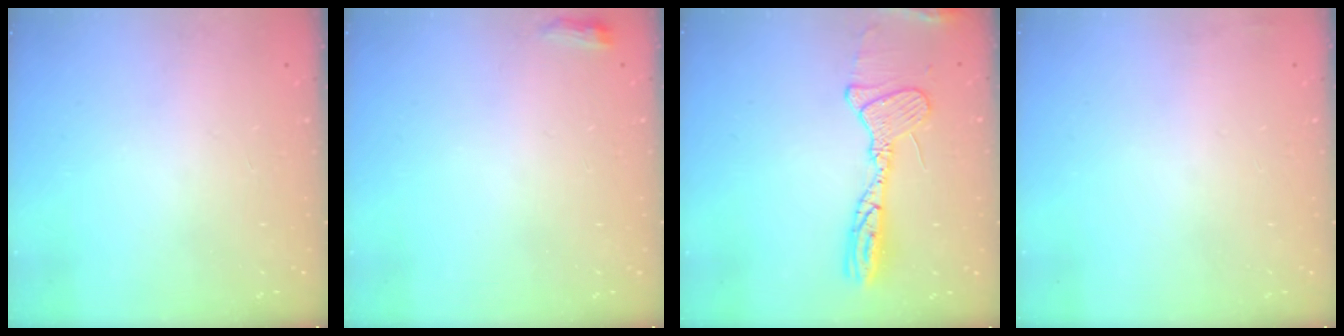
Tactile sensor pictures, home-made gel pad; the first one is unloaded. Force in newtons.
{"total": 4.7, "press": 4.6, "slide": 0.8}
{"total": 13.1, "press": 13.1, "slide": 0.3}
{"total": 2.9, "press": 2.4, "slide": 1.6}